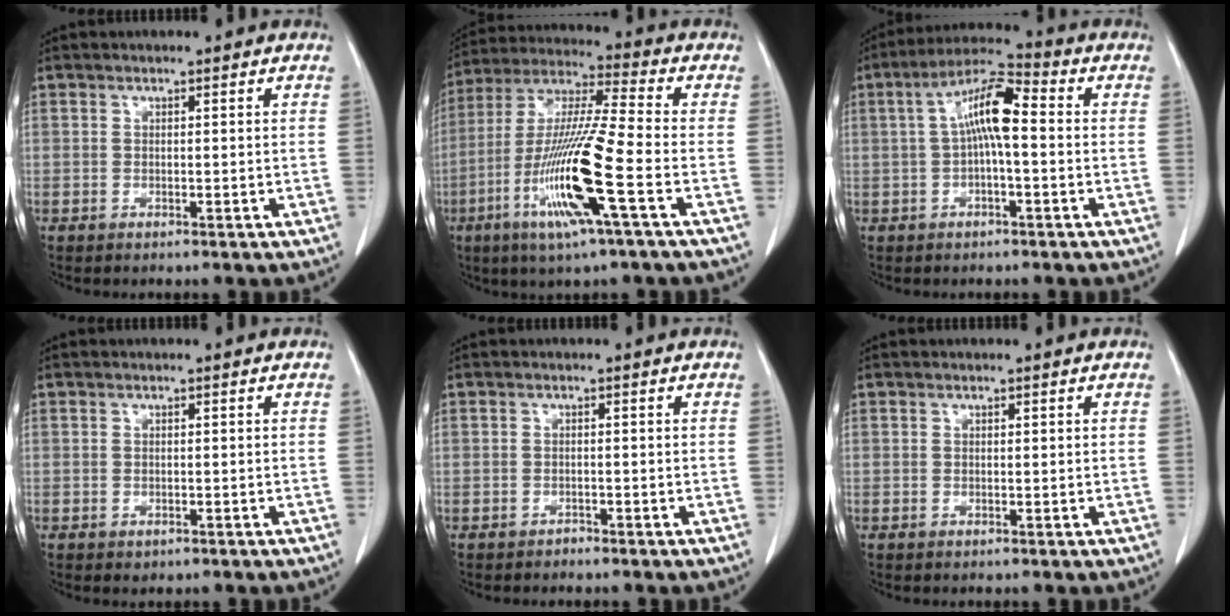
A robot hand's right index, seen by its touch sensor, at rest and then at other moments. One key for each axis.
{"total": 16.2, "fx": -5.7, "fy": -0.3, "fz": 15.1, "tx": -0.310, "ty": -0.018, "tz": -0.114}
{"total": 8.5, "fx": 0.5, "fy": 1.8, "fz": 8.2, "tx": -0.156, "ty": 0.029, "tz": 0.005}
{"total": 0.7, "fx": -0.4, "fy": 0.5, "fz": 0.3, "tx": -0.005, "ty": 0.001, "tz": -0.001}
{"total": 0.7, "fx": -0.7, "fy": 0.2, "fz": 0.0, "tx": -0.002, "ty": 0.000, "tz": -0.013}
{"total": 0.0}